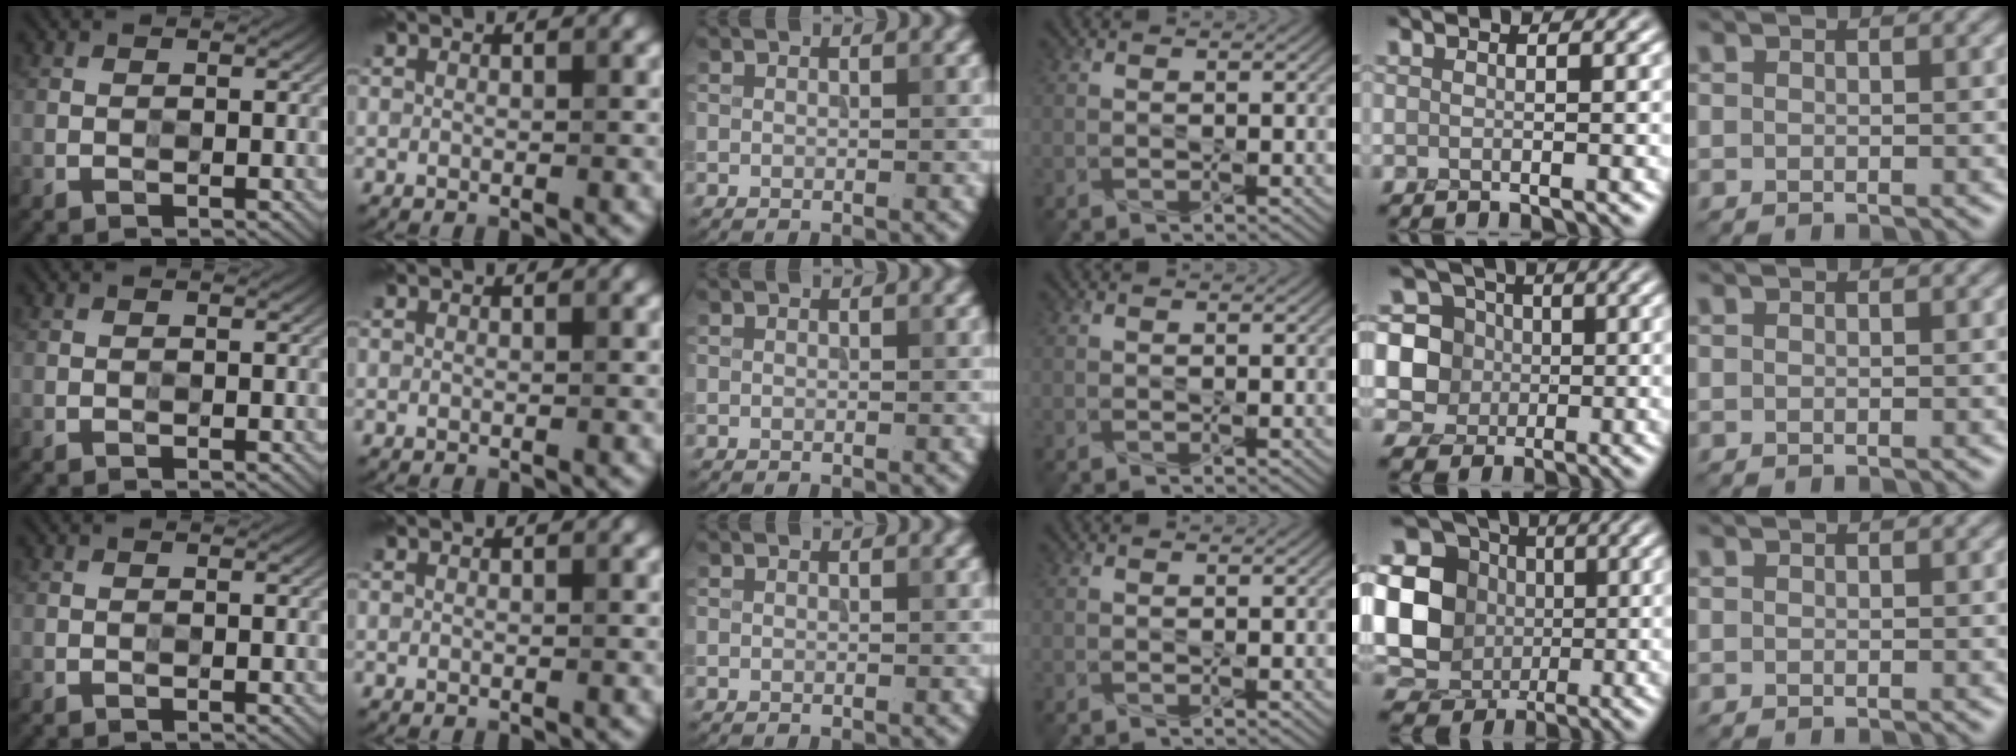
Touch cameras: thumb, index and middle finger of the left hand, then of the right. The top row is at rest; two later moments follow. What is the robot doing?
{"motion": "press", "object": "toy piano key"}